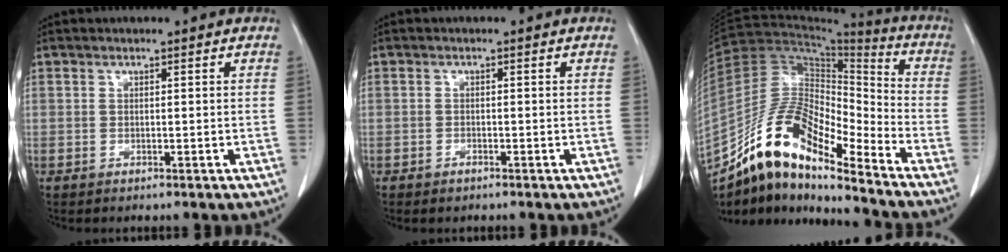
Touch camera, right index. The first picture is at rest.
{"total": 1.0, "force": [-0.7, 0.5, 0.4], "torque": [-0.008, 0.000, -0.009]}
{"total": 14.7, "force": [-11.7, 3.5, 8.2], "torque": [-0.150, 0.046, -0.210]}